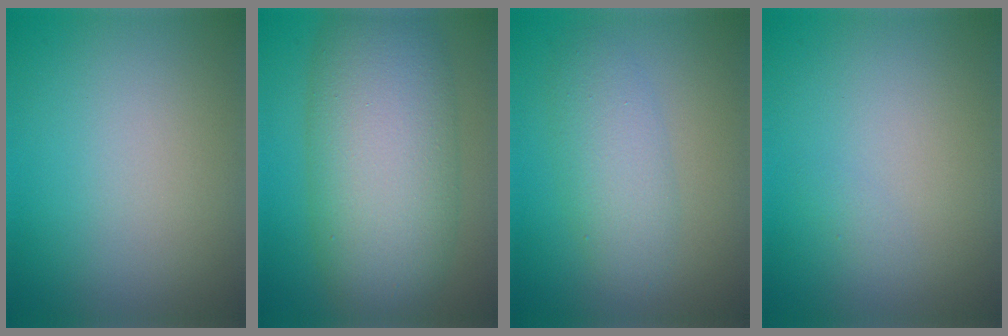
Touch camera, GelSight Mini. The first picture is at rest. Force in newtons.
{"total": 11.2, "press": 11.2, "slide": 0.4}
{"total": 3.8, "press": 3.8, "slide": 0.1}
{"total": 0.5, "press": 0.5, "slide": 0.0}